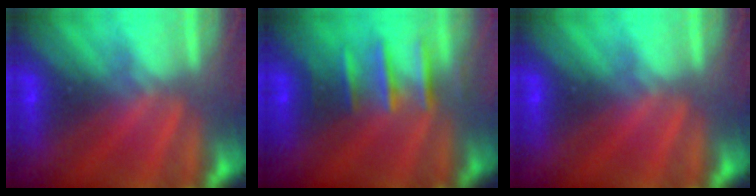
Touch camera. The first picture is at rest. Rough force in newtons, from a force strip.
{"total": 2.5}
{"total": 0.0}